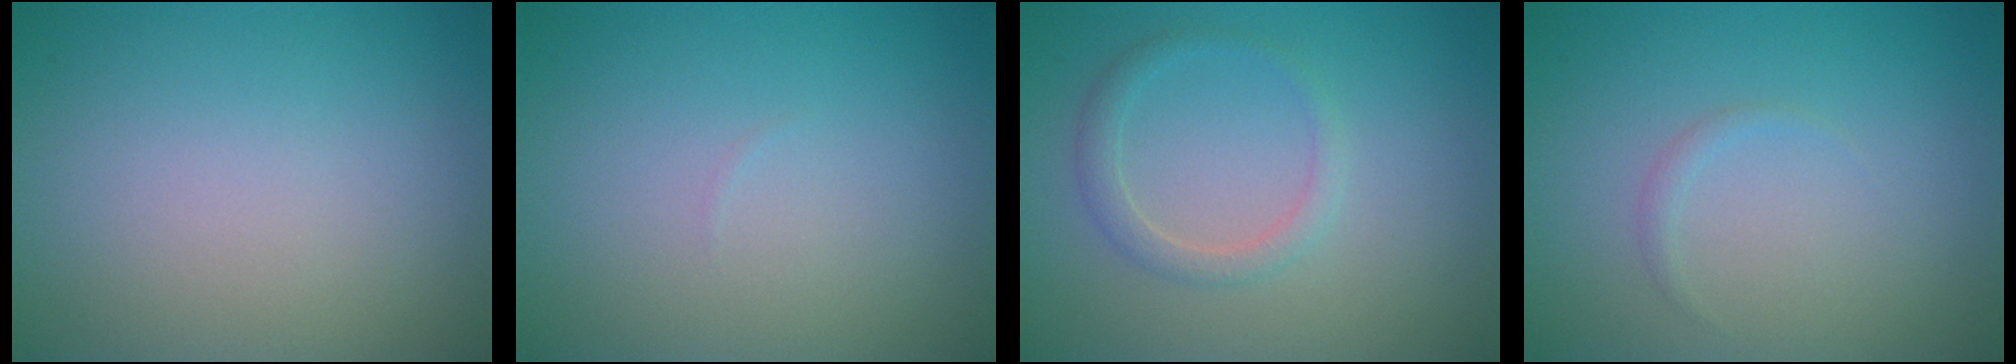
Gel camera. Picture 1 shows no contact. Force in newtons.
{"total": 0.0}
{"total": 1.8, "press": 1.8, "slide": 0.1}
{"total": 0.6, "press": 0.6, "slide": 0.1}